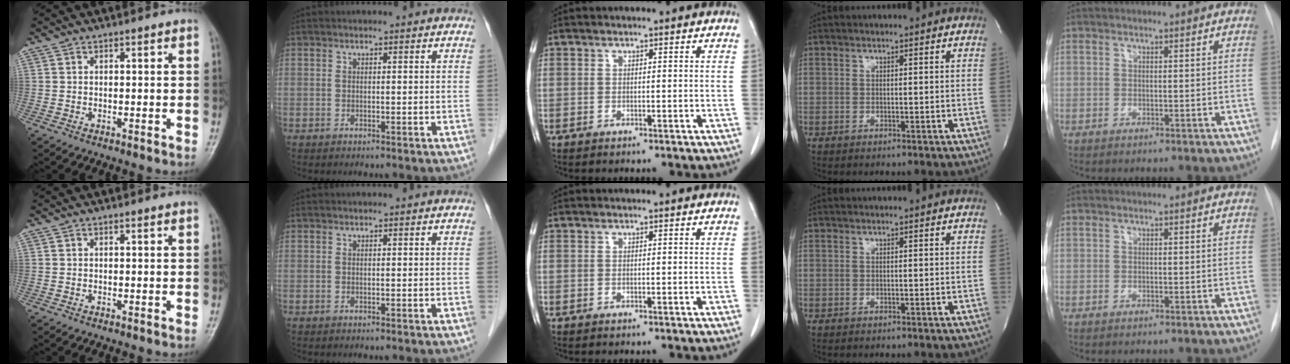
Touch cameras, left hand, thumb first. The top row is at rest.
{}